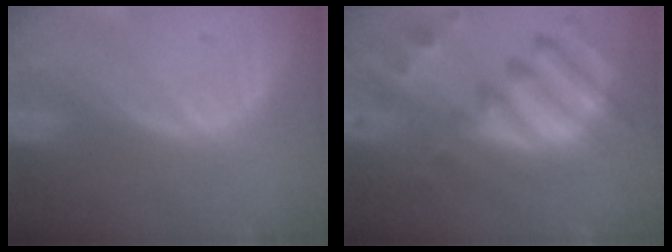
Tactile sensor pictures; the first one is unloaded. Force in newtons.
{"total": 11.4, "press": 9.9, "slide": 5.7}